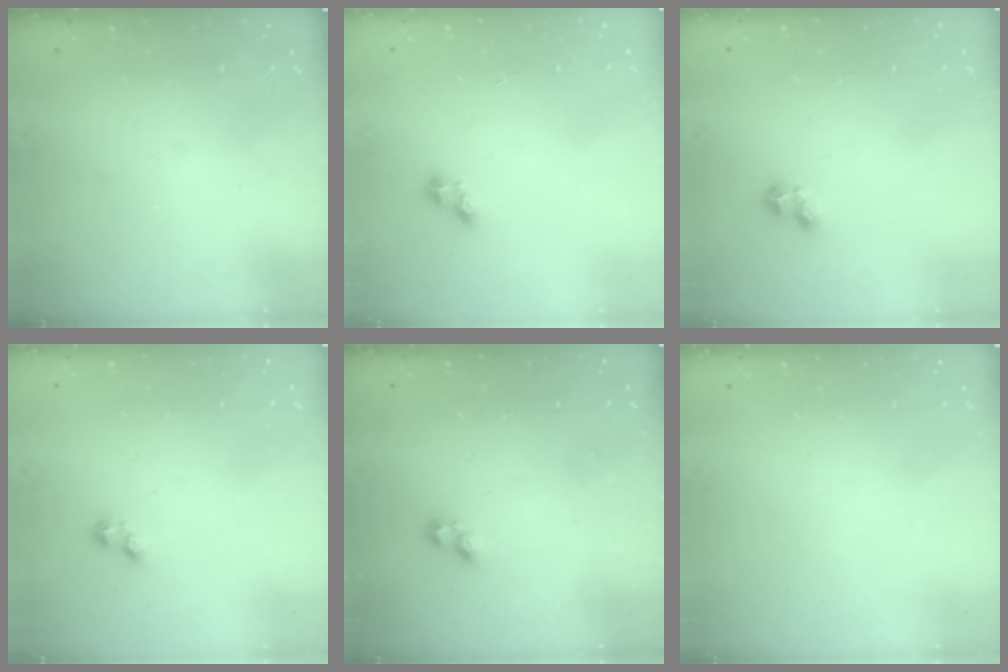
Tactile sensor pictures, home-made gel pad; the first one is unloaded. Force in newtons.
{"total": 2.6, "press": 2.6, "slide": 0.4}
{"total": 3.8, "press": 3.8, "slide": 0.7}
{"total": 1.2, "press": 1.0, "slide": 0.6}
{"total": 1.9, "press": 1.9, "slide": 0.3}
{"total": 0.0}